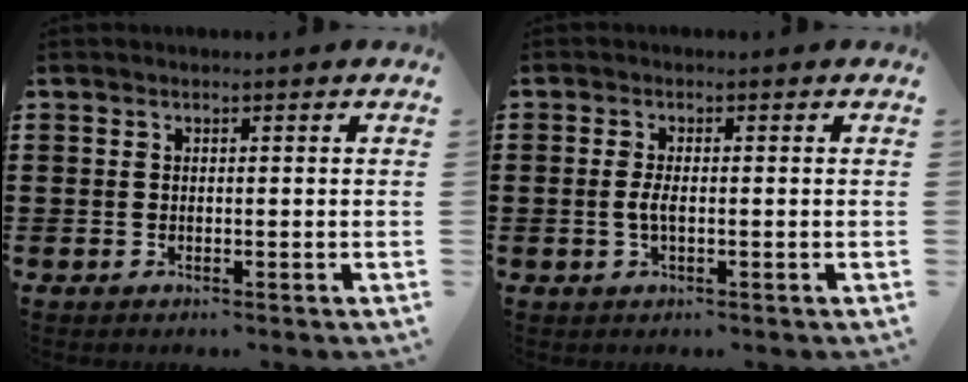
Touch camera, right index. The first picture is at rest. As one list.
[{"total": 2.2, "force": [-0.4, 0.5, 2.1], "torque": [-0.054, -0.006, -0.012]}]